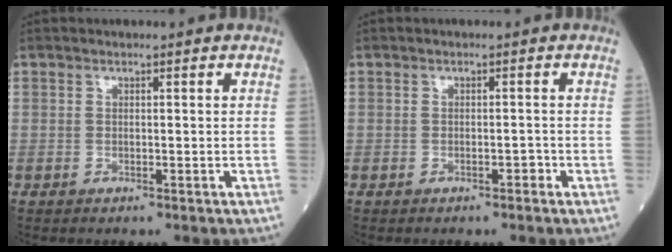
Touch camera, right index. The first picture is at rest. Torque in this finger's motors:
{"motor_torque": [-0.13, -0.36, -0.02, 0.00]}